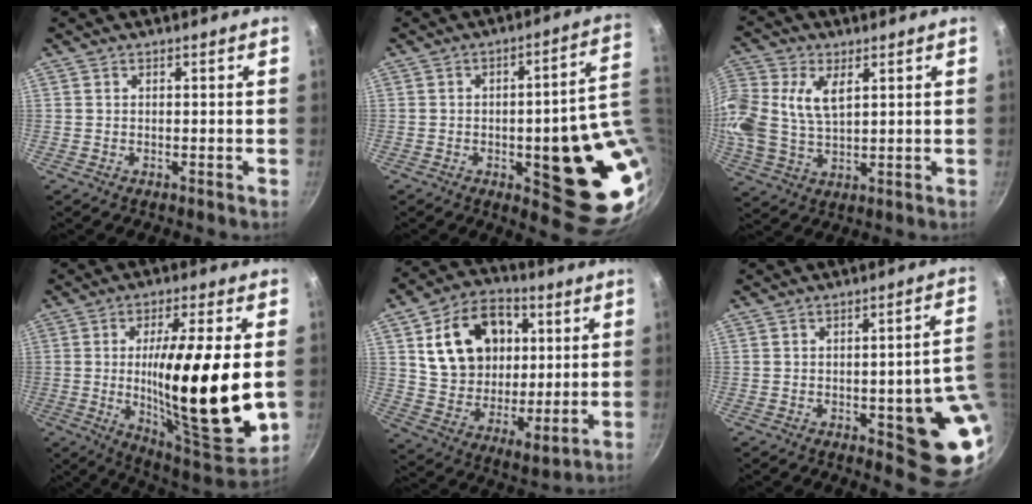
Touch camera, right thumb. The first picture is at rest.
{"total": 20.6, "force": [-1.9, 6.8, 19.3], "torque": [-0.186, -0.005, -0.018]}
{"total": 14.1, "force": [4.0, 8.9, 10.1], "torque": [-0.233, 0.007, 0.078]}
{"total": 24.5, "force": [-0.6, 5.9, 23.8], "torque": [-0.366, -0.022, -0.005]}
{"total": 21.5, "force": [6.0, 15.4, 13.7], "torque": [-0.199, -0.016, 0.104]}
{"total": 15.0, "force": [-2.4, 5.1, 13.9], "torque": [-0.109, 0.009, -0.029]}